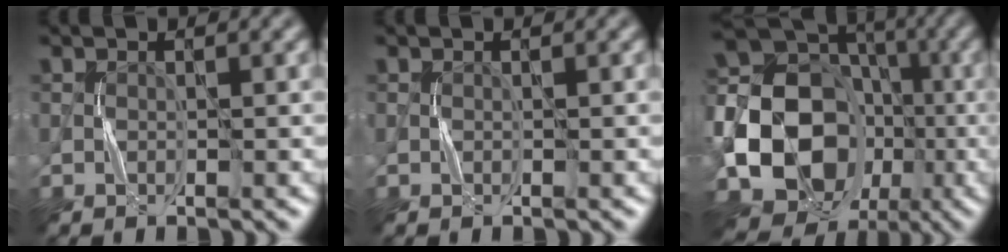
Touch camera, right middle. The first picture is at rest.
{"total": 0.0}
{"total": 23.2, "force": [-4.7, 19.8, 11.2], "torque": [-0.230, 0.003, -0.107]}